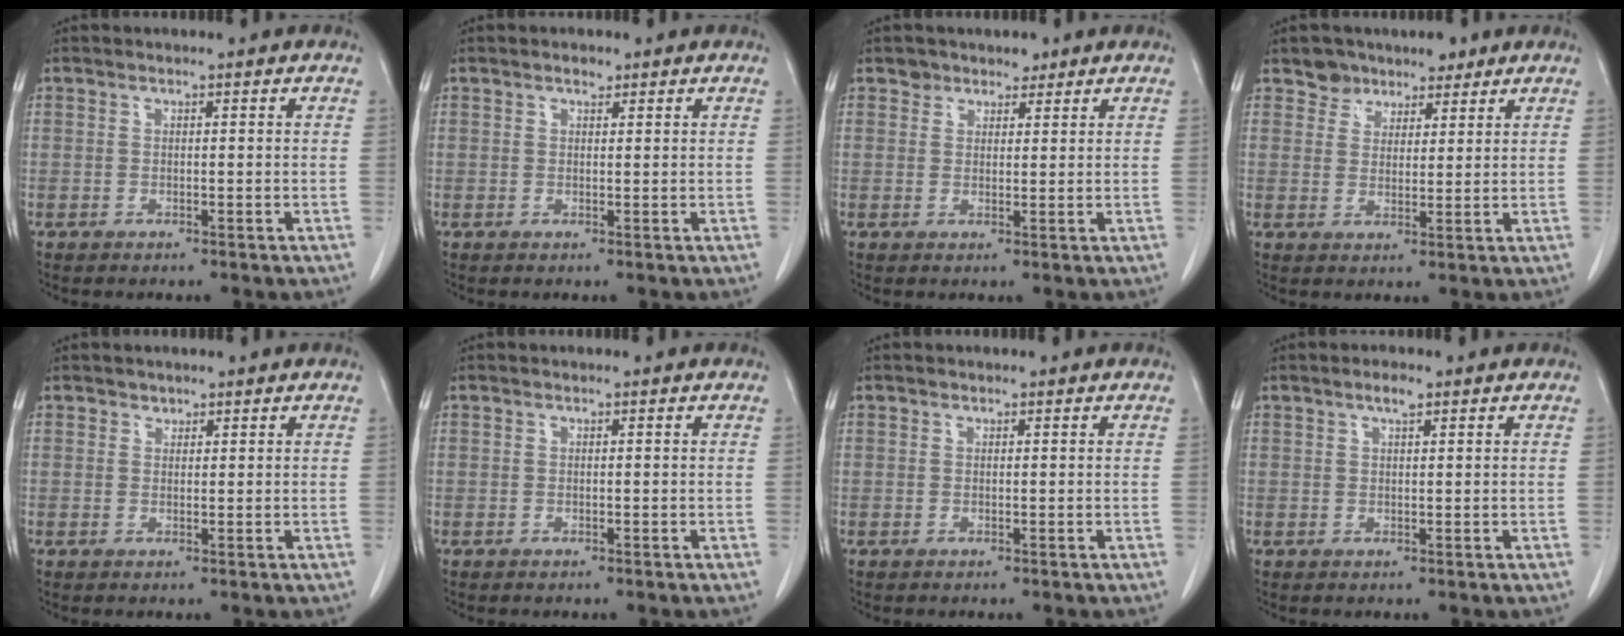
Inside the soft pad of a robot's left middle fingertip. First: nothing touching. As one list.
[{"total": 1.0, "force": [0.7, 0.4, 0.5], "torque": [-0.011, -0.003, 0.011]}, {"total": 2.5, "force": [1.9, 1.6, 0.0], "torque": [0.012, 0.000, 0.025]}, {"total": 4.6, "force": [3.5, 3.0, 0.1], "torque": [0.005, 0.009, 0.056]}, {"total": 0.9, "force": [0.8, 0.5, 0.0], "torque": [0.005, -0.006, 0.009]}, {"total": 0.0}, {"total": 0.0}, {"total": 1.8, "force": [1.2, 0.4, 1.3], "torque": [-0.026, 0.002, 0.021]}]